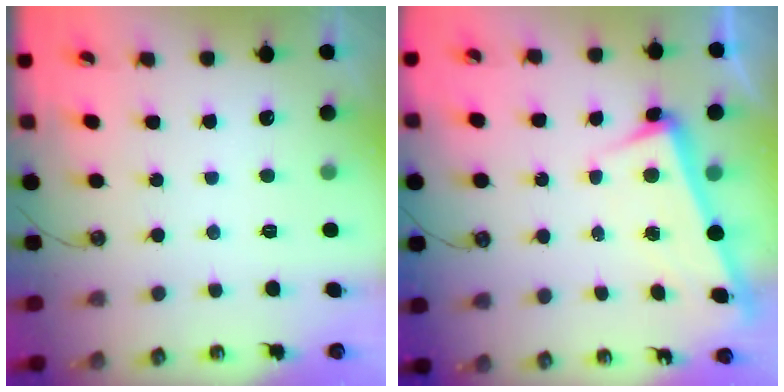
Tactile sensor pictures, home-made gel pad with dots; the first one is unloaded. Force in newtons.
{"total": 3.5, "press": 3.3, "slide": 1.1}